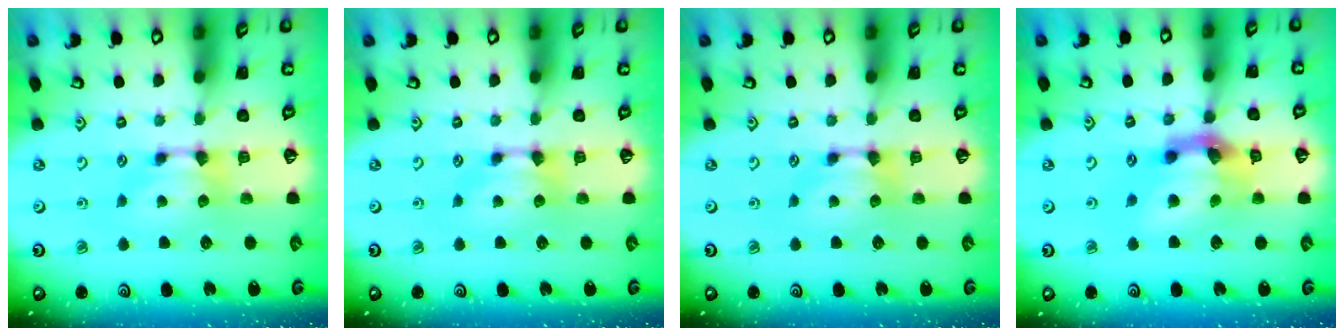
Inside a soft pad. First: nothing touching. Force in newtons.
{"total": 0.0}
{"total": 0.0}
{"total": 9.1, "press": 8.8, "slide": 2.5}